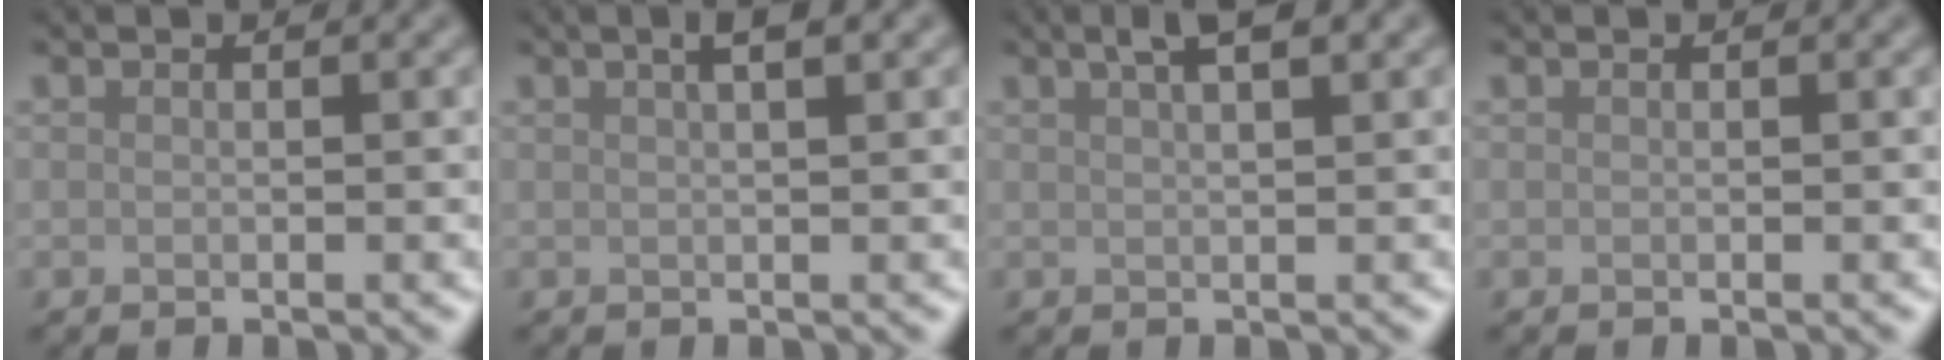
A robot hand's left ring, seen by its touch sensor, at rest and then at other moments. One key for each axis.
{"total": 2.3, "fx": 1.2, "fy": 0.6, "fz": 1.8, "tx": -0.017, "ty": 0.001, "tz": 0.012}
{"total": 2.9, "fx": 1.7, "fy": 0.7, "fz": 2.3, "tx": -0.028, "ty": 0.008, "tz": 0.025}
{"total": 0.0}